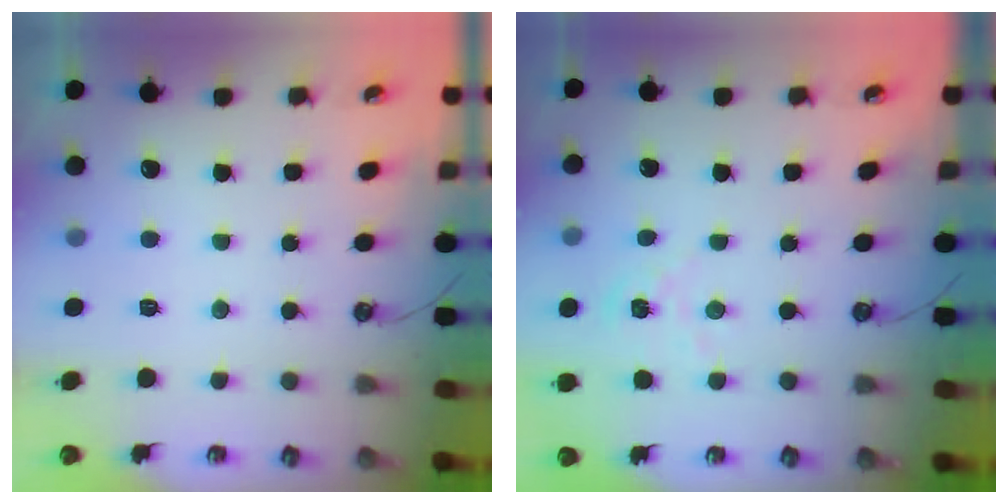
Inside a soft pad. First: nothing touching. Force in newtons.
{"total": 1.3, "press": 1.3, "slide": 0.2}